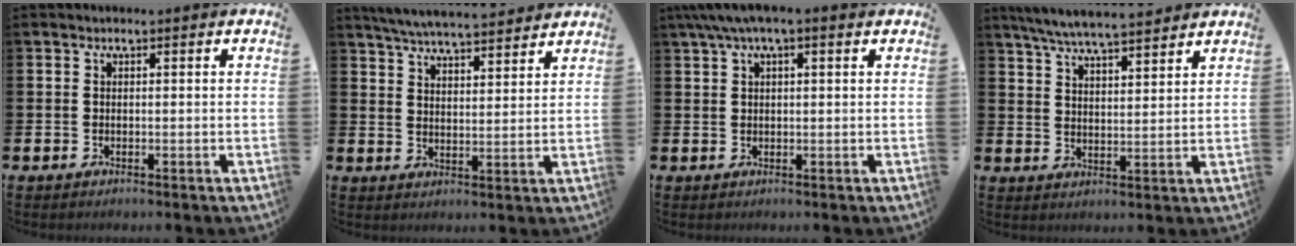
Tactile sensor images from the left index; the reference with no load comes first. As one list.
[{"total": 5.9, "force": [5.7, 0.4, 1.3], "torque": [-0.040, -0.032, 0.101]}, {"total": 3.5, "force": [2.1, 0.9, 2.7], "torque": [-0.053, 0.003, 0.037]}, {"total": 6.6, "force": [6.3, 0.5, 2.0], "torque": [-0.064, -0.027, 0.114]}]